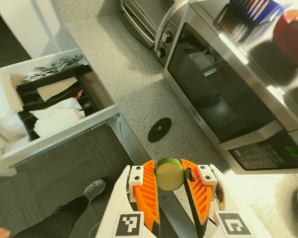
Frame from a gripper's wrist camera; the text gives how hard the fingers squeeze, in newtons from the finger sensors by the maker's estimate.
{"total": 8.5, "left": 8.5, "right": 8.5}